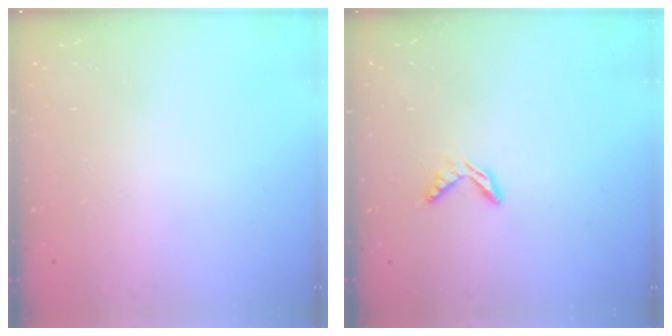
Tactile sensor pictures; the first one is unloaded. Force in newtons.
{"total": 4.6, "press": 4.6, "slide": 0.4}